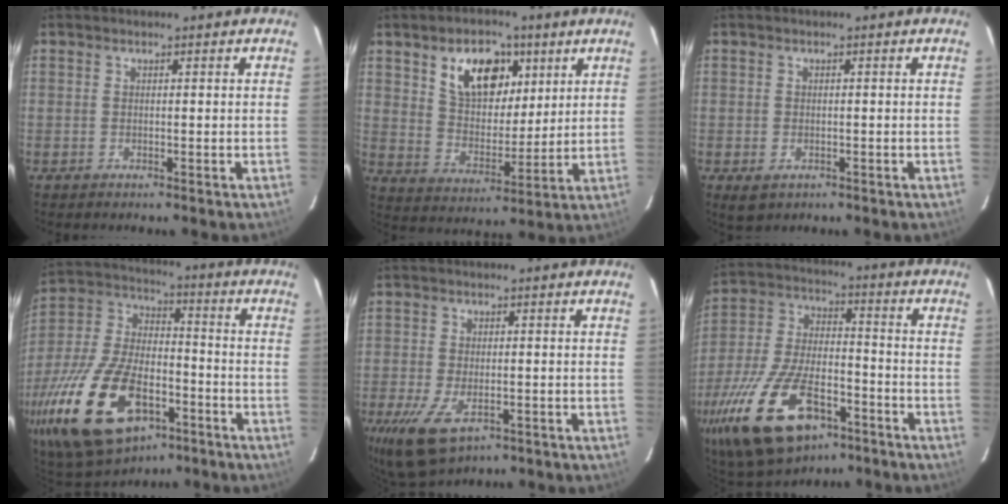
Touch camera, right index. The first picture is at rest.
{"total": 13.6, "force": [6.4, 8.1, 8.8], "torque": [-0.148, 0.017, 0.119]}
{"total": 2.4, "force": [-1.2, 1.7, 1.1], "torque": [-0.021, -0.004, -0.016]}
{"total": 26.6, "force": [-12.9, 13.7, 18.8], "torque": [-0.406, -0.029, -0.214]}
{"total": 10.0, "force": [-4.9, 5.2, 7.0], "torque": [-0.162, -0.034, -0.082]}
{"total": 24.9, "force": [-13.7, 12.1, 16.9], "torque": [-0.361, -0.030, -0.228]}